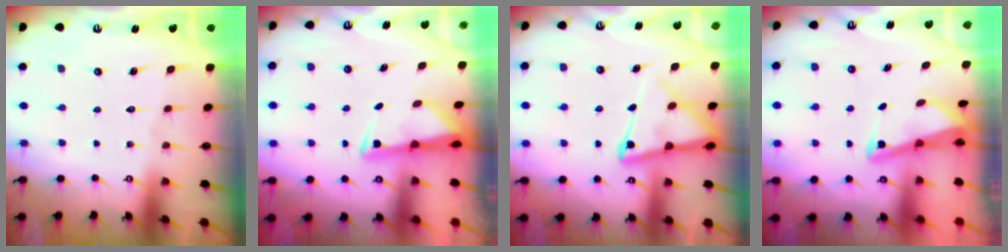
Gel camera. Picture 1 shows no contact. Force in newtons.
{"total": 3.1, "press": 3.1, "slide": 0.6}
{"total": 9.6, "press": 9.5, "slide": 1.1}
{"total": 2.9, "press": 2.8, "slide": 0.4}